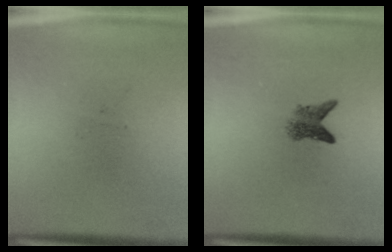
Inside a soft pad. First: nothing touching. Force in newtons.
{"total": 2.6}